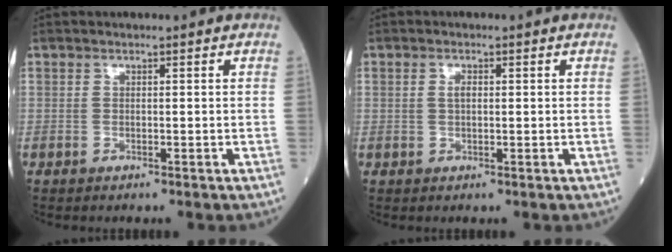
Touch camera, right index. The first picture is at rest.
{"total": 1.5, "force": [0.3, 0.7, 1.3], "torque": [-0.026, 0.002, 0.005]}